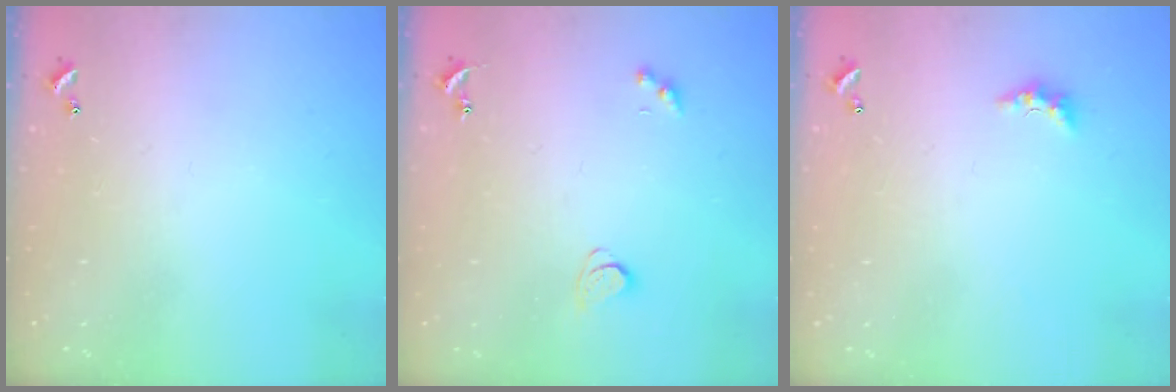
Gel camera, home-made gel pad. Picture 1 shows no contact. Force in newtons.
{"total": 2.1, "press": 2.1, "slide": 0.4}
{"total": 2.3, "press": 2.2, "slide": 0.7}